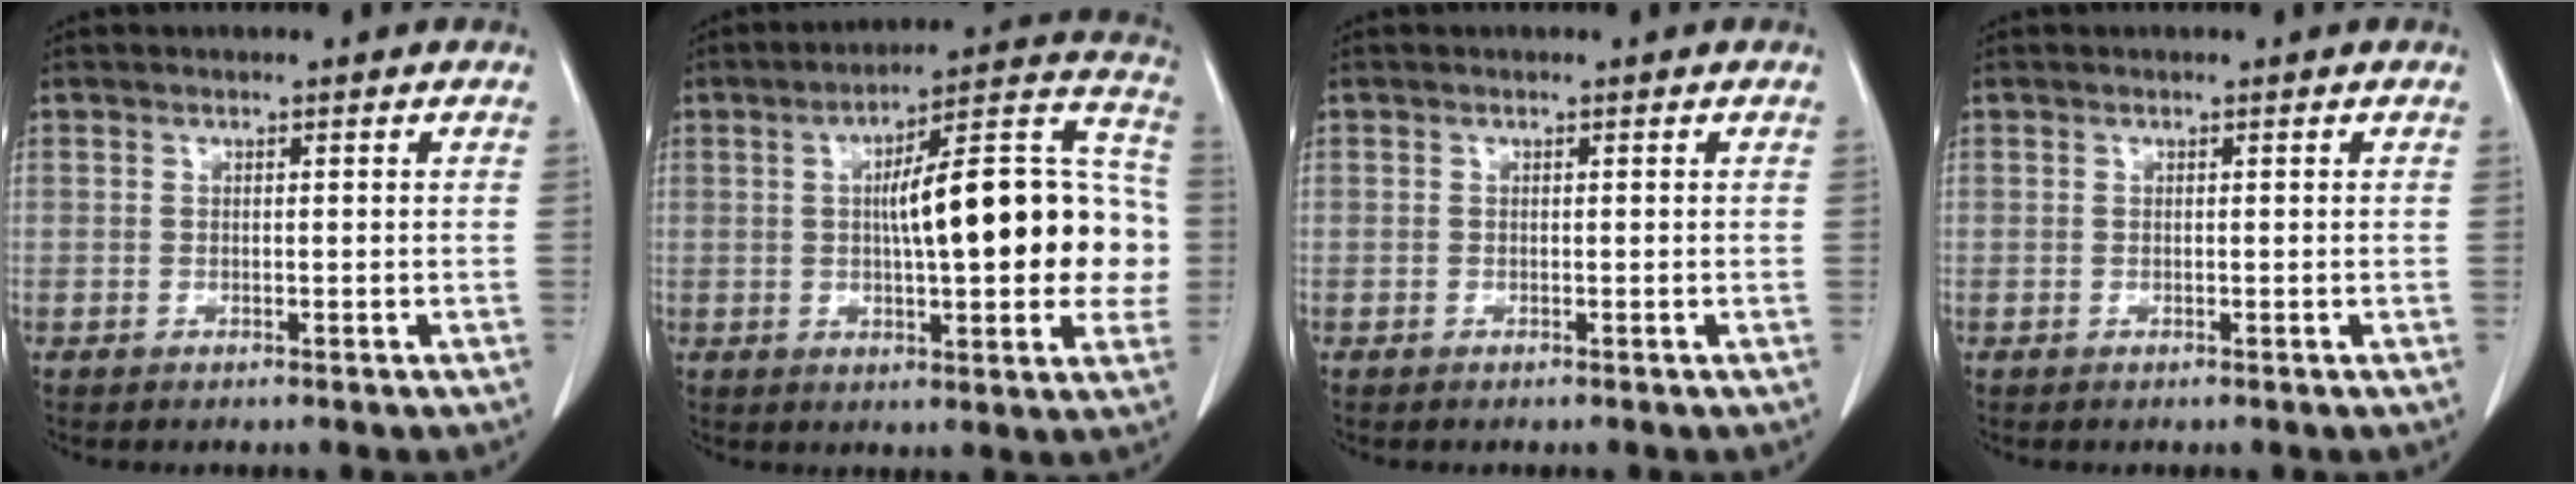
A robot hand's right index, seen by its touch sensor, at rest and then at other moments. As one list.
[{"total": 21.1, "force": [0.0, 4.8, 20.6], "torque": [-0.258, 0.043, 0.003]}, {"total": 0.0}, {"total": 0.0}]